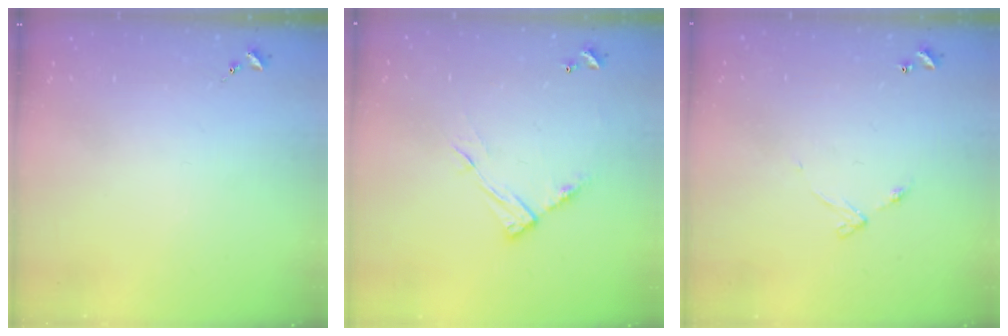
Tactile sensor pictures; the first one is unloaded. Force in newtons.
{"total": 10.0, "press": 10.0, "slide": 0.5}
{"total": 5.9, "press": 5.9, "slide": 0.6}